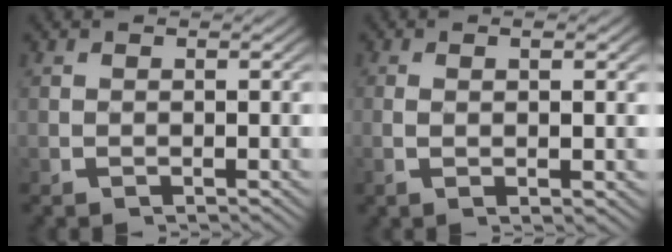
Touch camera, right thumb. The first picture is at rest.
{"total": 2.3, "force": [0.3, 0.0, 2.3], "torque": [-0.048, -0.004, 0.010]}